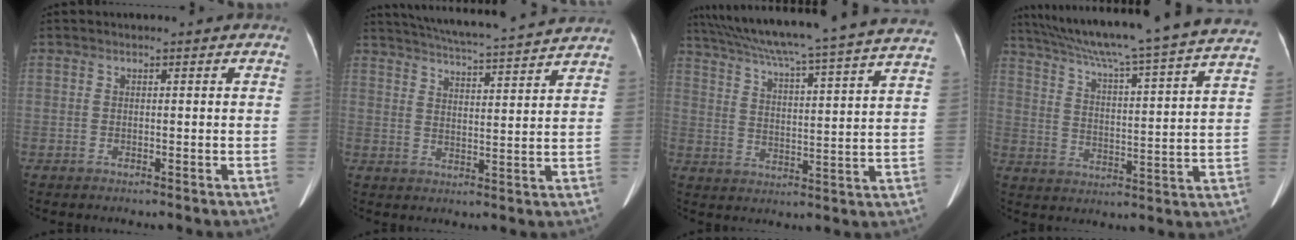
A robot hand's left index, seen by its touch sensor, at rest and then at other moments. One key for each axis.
{"total": 17.3, "fx": 16.0, "fy": 0.2, "fz": 6.8, "tx": -0.121, "ty": 0.014, "tz": 0.221}
{"total": 30.2, "fx": 26.9, "fy": -0.3, "fz": 13.7, "tx": -0.229, "ty": -0.041, "tz": 0.350}
{"total": 30.5, "fx": 26.9, "fy": -0.2, "fz": 14.5, "tx": -0.239, "ty": -0.044, "tz": 0.353}